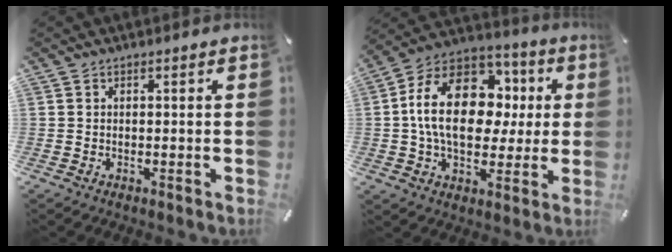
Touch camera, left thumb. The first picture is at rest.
{"total": 21.2, "force": [2.6, 15.0, 14.7], "torque": [-0.275, 0.009, 0.047]}